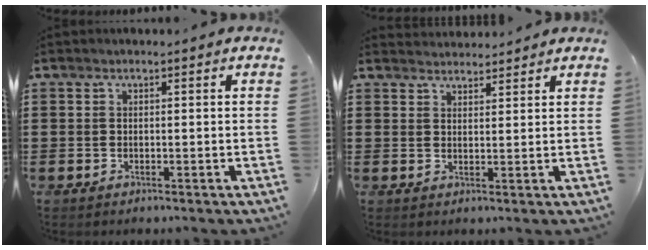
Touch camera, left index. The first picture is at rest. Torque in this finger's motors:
{"motor_torque": [-0.12, 0.40, -0.02, 0.00]}